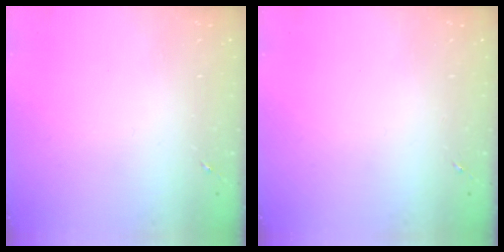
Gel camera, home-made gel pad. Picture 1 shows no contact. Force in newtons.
{"total": 0.0}